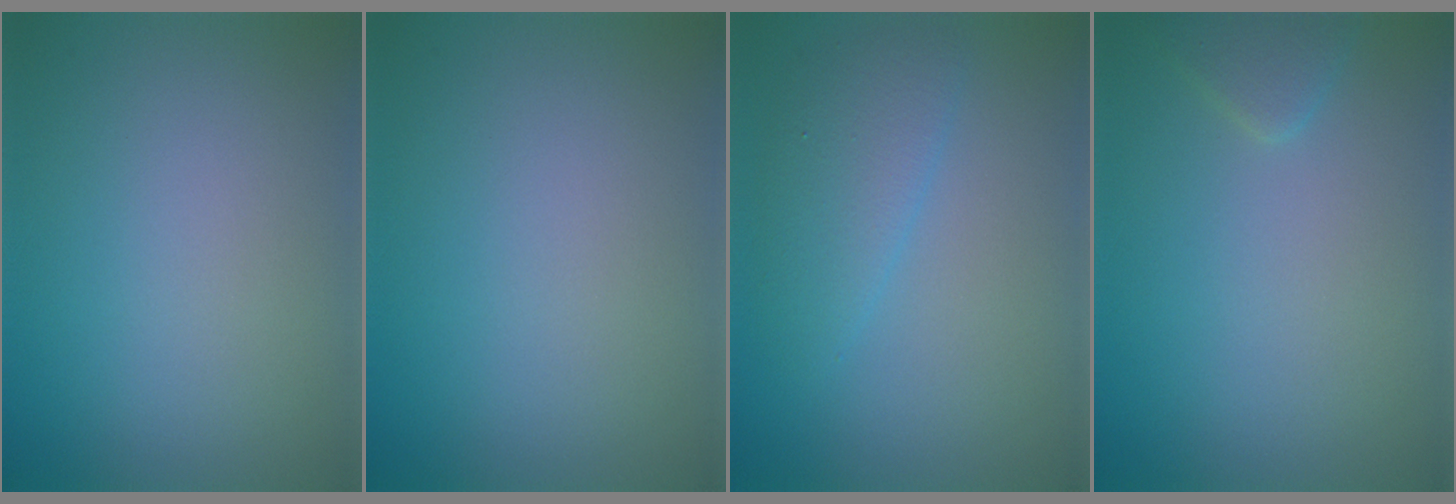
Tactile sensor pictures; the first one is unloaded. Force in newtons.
{"total": 0.0}
{"total": 2.8, "press": 2.8, "slide": 0.2}
{"total": 1.4, "press": 1.4, "slide": 0.1}